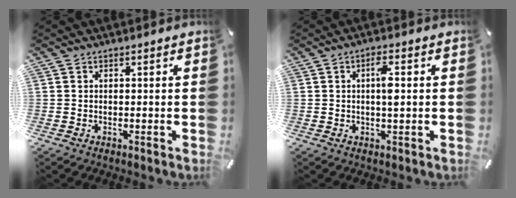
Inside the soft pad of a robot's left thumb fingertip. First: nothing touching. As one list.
[{"total": 4.3, "force": [0.5, 1.2, 4.2], "torque": [-0.073, 0.003, 0.003]}]